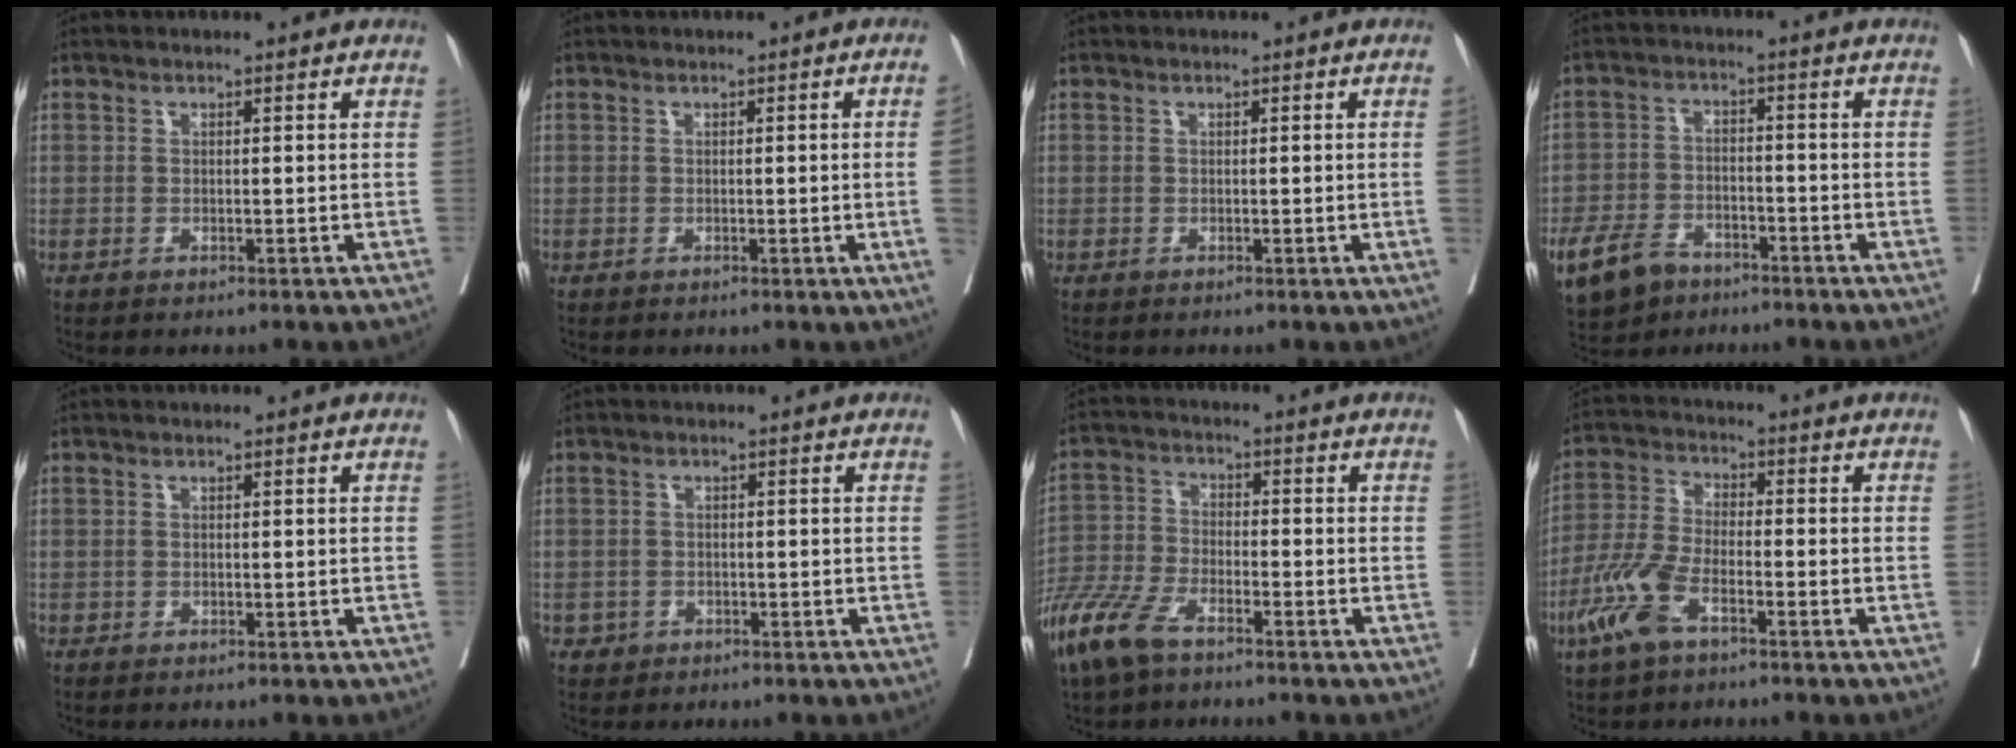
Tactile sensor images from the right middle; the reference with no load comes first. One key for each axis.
{"total": 3.8, "fx": -0.3, "fy": -1.4, "fz": 3.5, "tx": -0.052, "ty": -0.009, "tz": 0.000}
{"total": 1.6, "fx": -0.2, "fy": -0.7, "fz": 1.4, "tx": -0.021, "ty": -0.003, "tz": 0.000}
{"total": 9.1, "fx": -6.1, "fy": 5.5, "fz": 4.1, "tx": -0.085, "ty": -0.003, "tz": -0.104}
{"total": 0.0}
{"total": 1.5, "fx": -0.8, "fy": 1.3, "fz": 0.1, "tx": -0.002, "ty": 0.005, "tz": -0.011}
{"total": 9.1, "fx": -6.5, "fy": 3.0, "fz": 5.7, "tx": -0.135, "ty": -0.018, "tz": -0.131}
{"total": 7.9, "fx": -4.4, "fy": 2.7, "fz": 6.0, "tx": -0.144, "ty": -0.009, "tz": -0.093}